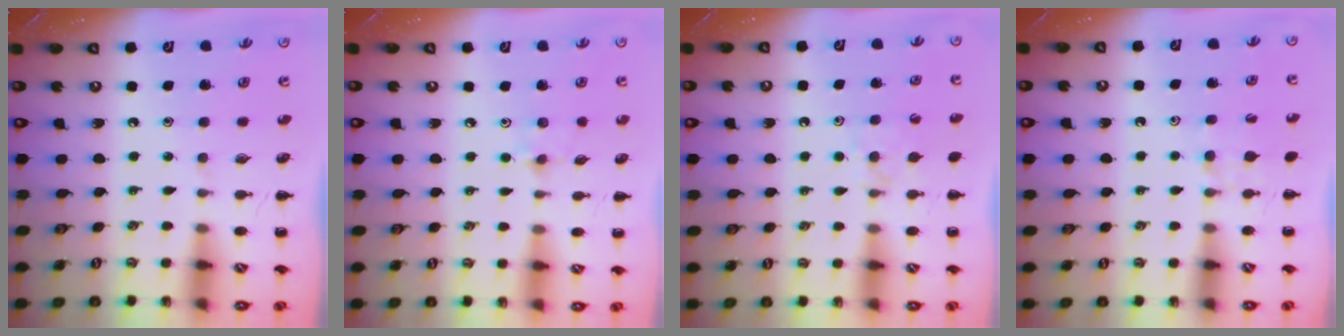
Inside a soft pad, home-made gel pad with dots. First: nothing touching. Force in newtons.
{"total": 5.5, "press": 5.2, "slide": 1.5}
{"total": 5.7, "press": 5.4, "slide": 1.9}
{"total": 5.7, "press": 5.5, "slide": 1.7}